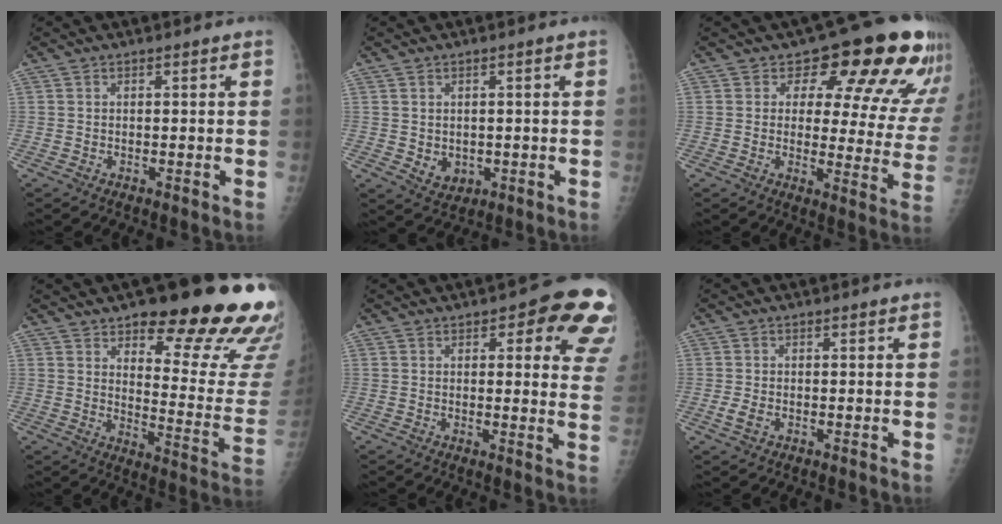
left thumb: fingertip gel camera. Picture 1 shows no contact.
{"total": 3.6, "force": [-0.2, 3.0, 2.0], "torque": [-0.020, -0.006, 0.012]}
{"total": 18.5, "force": [11.0, 8.8, 11.9], "torque": [-0.091, -0.056, 0.117]}
{"total": 25.1, "force": [17.0, 7.2, 16.9], "torque": [-0.171, -0.104, 0.220]}
{"total": 13.5, "force": [7.0, 5.1, 10.4], "torque": [-0.073, -0.029, 0.064]}
{"total": 2.0, "force": [-0.4, 1.2, 1.5], "torque": [-0.034, -0.003, -0.010]}